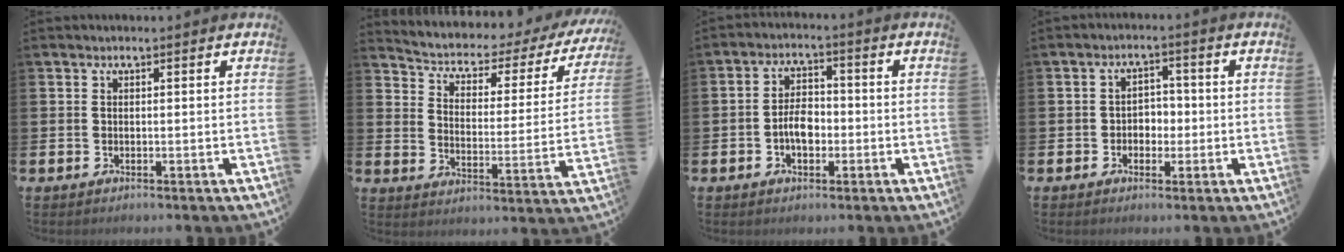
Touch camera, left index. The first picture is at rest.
{"total": 3.8, "force": [3.1, 1.7, 1.4], "torque": [-0.054, -0.031, 0.043]}
{"total": 4.1, "force": [-1.1, 2.4, 3.1], "torque": [-0.049, 0.004, -0.022]}
{"total": 2.5, "force": [-0.9, 2.2, 0.9], "torque": [-0.023, 0.011, -0.023]}